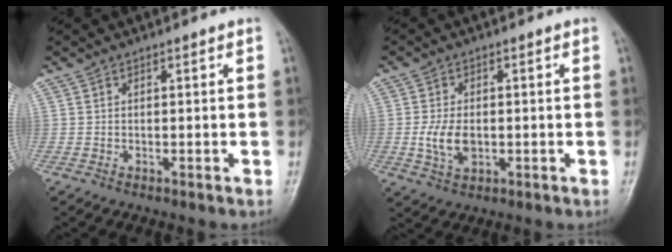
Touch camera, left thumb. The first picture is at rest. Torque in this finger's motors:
{"motor_torque": [-0.04, 0.39, 0.15, 0.11, 0.07]}